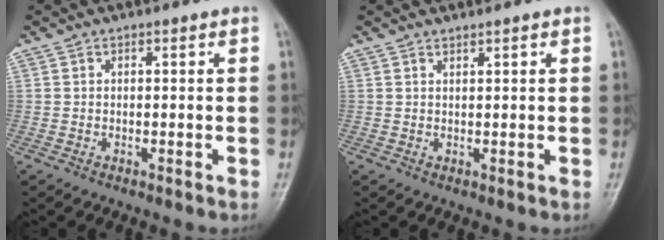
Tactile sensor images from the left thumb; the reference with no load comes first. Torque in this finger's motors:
{"motor_torque": [-0.09, -0.07, -0.08, 0.04, -0.06]}